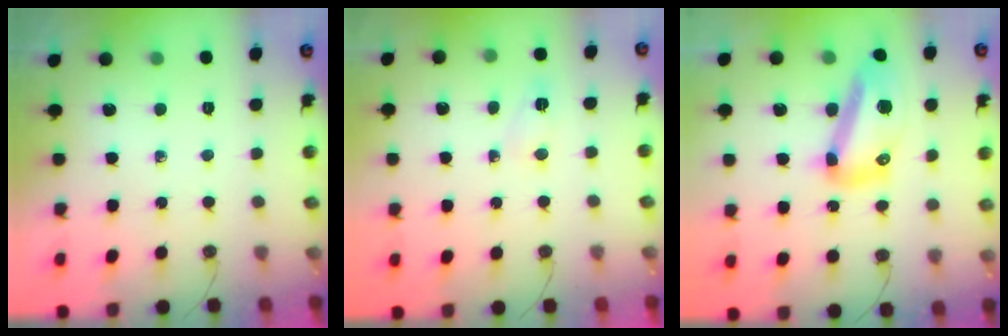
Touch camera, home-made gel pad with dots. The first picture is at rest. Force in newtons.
{"total": 2.7, "press": 2.7, "slide": 0.4}
{"total": 14.7, "press": 14.6, "slide": 1.6}